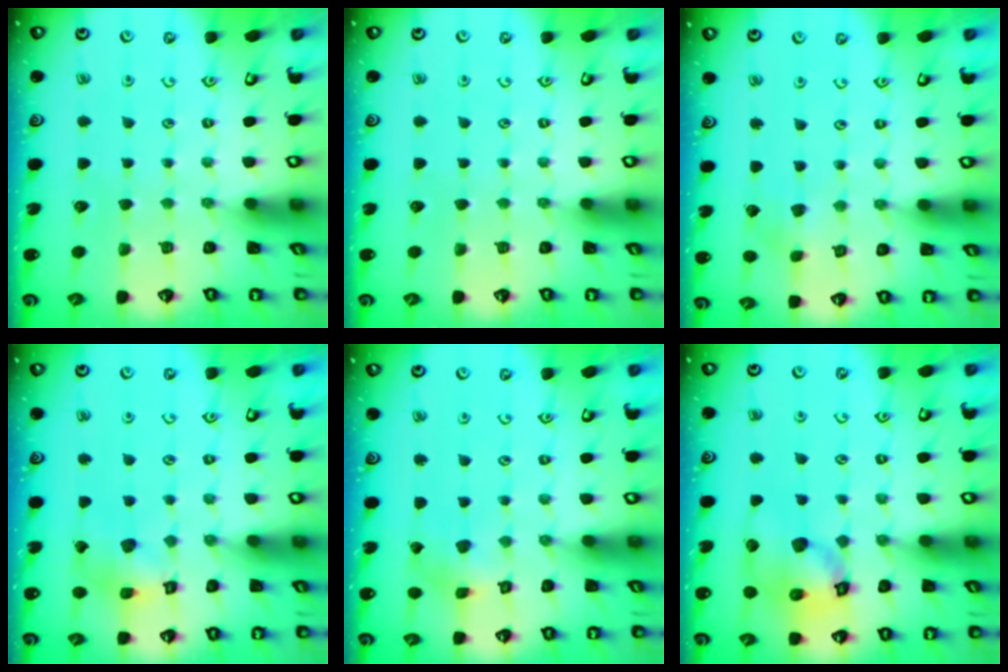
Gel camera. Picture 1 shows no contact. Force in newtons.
{"total": 0.0}
{"total": 2.6, "press": 2.6, "slide": 0.5}
{"total": 8.9, "press": 8.8, "slide": 0.9}
{"total": 2.4, "press": 2.4, "slide": 0.5}
{"total": 14.6, "press": 14.5, "slide": 2.1}